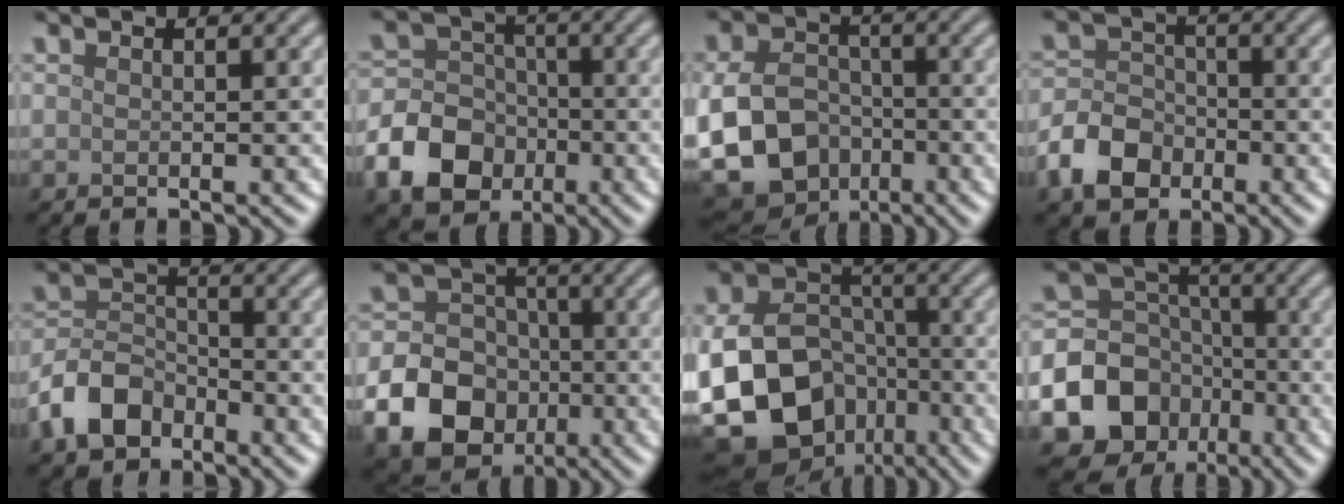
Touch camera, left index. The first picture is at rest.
{"total": 8.0, "force": [-3.2, 6.5, 3.5], "torque": [-0.051, -0.005, -0.089]}
{"total": 14.8, "force": [-5.2, 12.1, 6.6], "torque": [-0.137, -0.047, -0.105]}
{"total": 5.2, "force": [-2.6, 3.8, 2.4], "torque": [-0.049, 0.000, -0.058]}
{"total": 5.3, "force": [-3.3, 3.4, 2.5], "torque": [-0.050, 0.002, -0.072]}
{"total": 12.8, "force": [-4.6, 10.8, 5.0], "torque": [-0.095, -0.044, -0.105]}
{"total": 17.3, "force": [-6.6, 13.3, 9.0], "torque": [-0.181, -0.044, -0.116]}
{"total": 13.3, "force": [-5.5, 11.4, 4.1], "torque": [-0.087, -0.034, -0.116]}